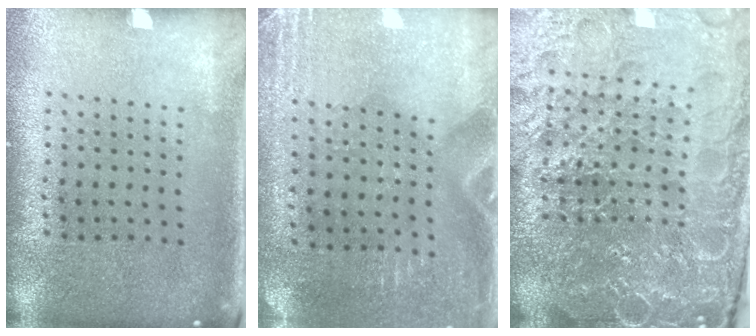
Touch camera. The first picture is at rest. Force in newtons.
{"total": 2.9, "press": 2.5, "slide": 1.4}
{"total": 5.5, "press": 5.1, "slide": 2.0}